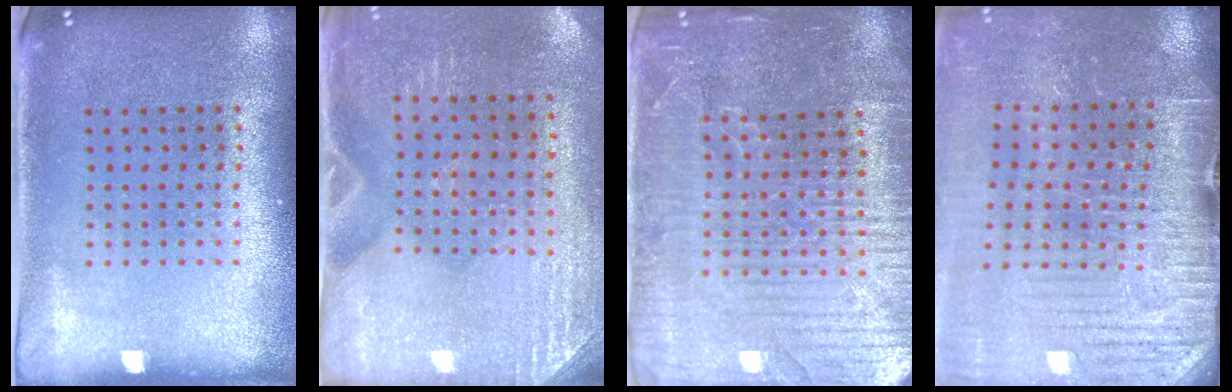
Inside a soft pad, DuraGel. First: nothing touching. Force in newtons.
{"total": 2.8, "press": 2.5, "slide": 1.2}
{"total": 4.8, "press": 4.5, "slide": 1.7}
{"total": 4.1, "press": 4.0, "slide": 0.9}